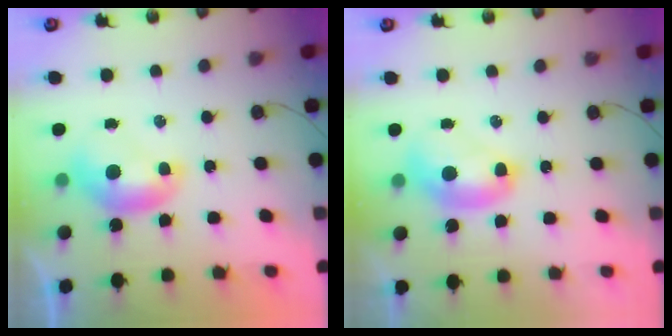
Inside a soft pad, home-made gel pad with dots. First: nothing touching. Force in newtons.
{"total": 2.7, "press": 2.7, "slide": 0.1}